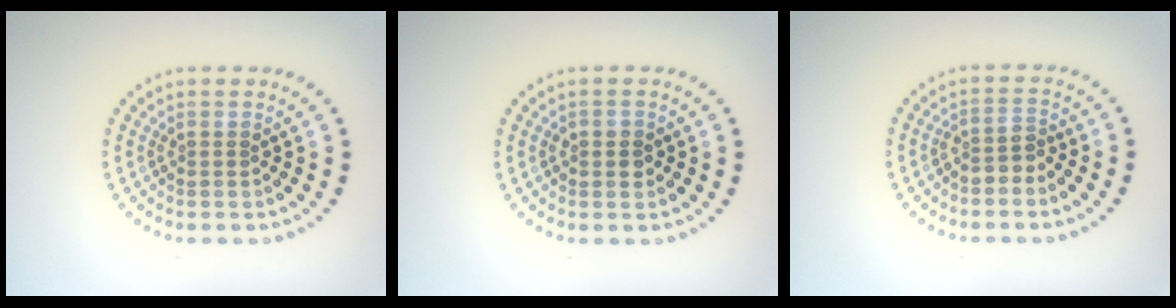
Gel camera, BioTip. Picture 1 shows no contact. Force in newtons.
{"total": 1.4, "press": 1.4, "slide": 0.4}
{"total": 1.9, "press": 1.4, "slide": 1.2}